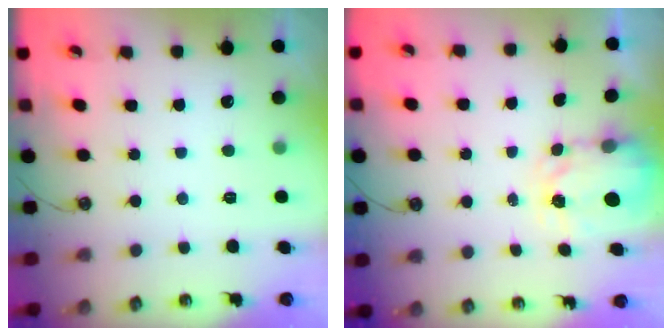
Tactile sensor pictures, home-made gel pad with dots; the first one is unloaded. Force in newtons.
{"total": 3.5, "press": 3.5, "slide": 0.4}